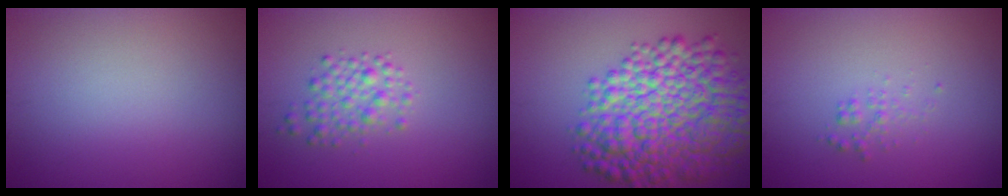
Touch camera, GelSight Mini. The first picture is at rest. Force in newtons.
{"total": 2.3, "press": 2.3, "slide": 0.1}
{"total": 11.1, "press": 11.1, "slide": 0.2}
{"total": 1.0, "press": 1.0, "slide": 0.0}